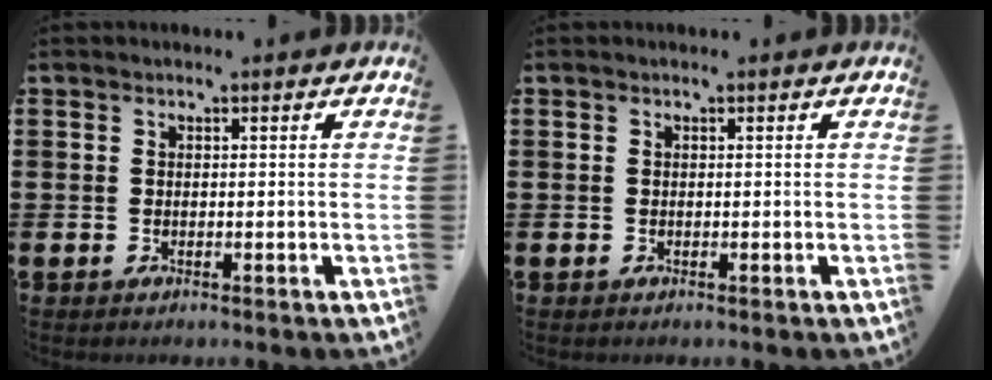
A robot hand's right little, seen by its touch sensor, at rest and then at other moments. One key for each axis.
{"total": 0.0}